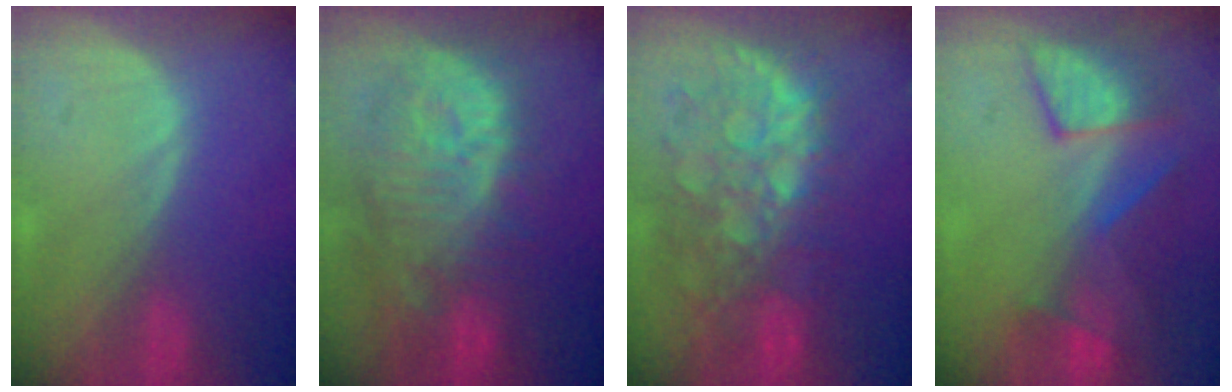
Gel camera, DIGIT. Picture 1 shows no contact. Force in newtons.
{"total": 12.6, "press": 11.1, "slide": 5.9}
{"total": 11.4, "press": 9.9, "slide": 5.7}
{"total": 7.8, "press": 7.6, "slide": 1.9}